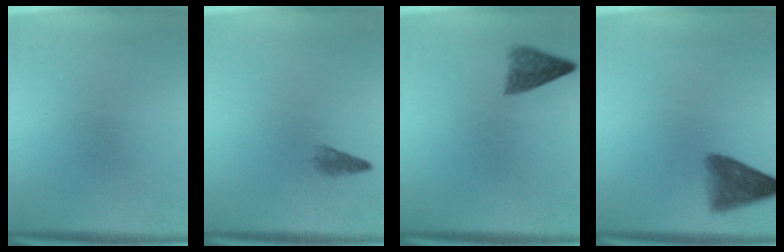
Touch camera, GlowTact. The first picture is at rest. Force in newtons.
{"total": 1.2}
{"total": 3.5}
{"total": 5.2}